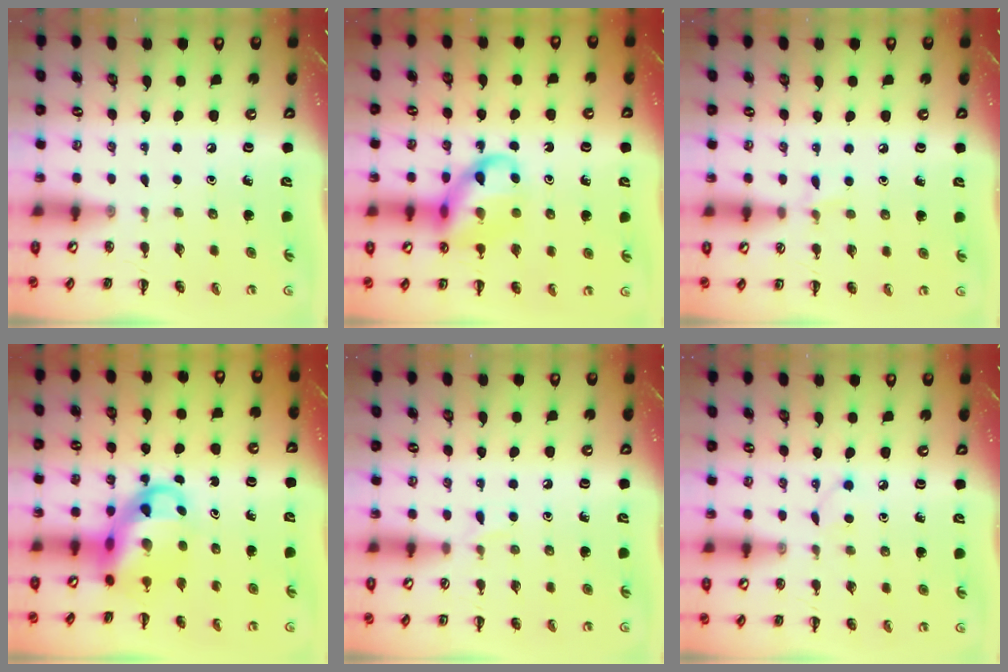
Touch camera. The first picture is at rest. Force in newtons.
{"total": 13.1, "press": 12.9, "slide": 2.3}
{"total": 3.7, "press": 3.5, "slide": 1.2}
{"total": 9.0, "press": 8.7, "slide": 2.4}
{"total": 3.9, "press": 3.7, "slide": 1.2}
{"total": 2.9, "press": 2.7, "slide": 0.9}